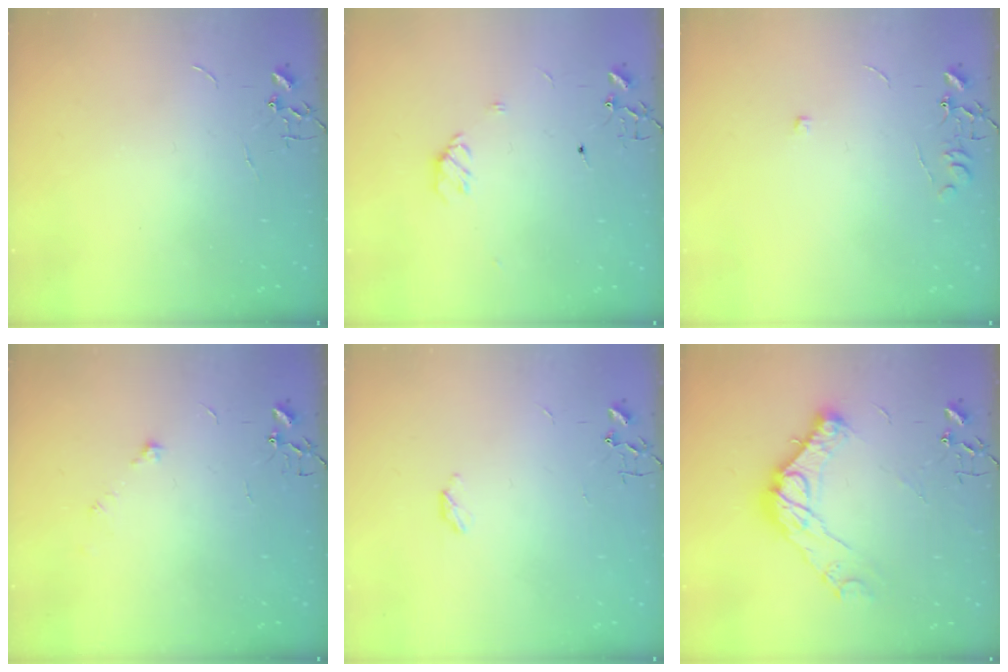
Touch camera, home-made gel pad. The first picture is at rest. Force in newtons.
{"total": 6.9, "press": 6.9, "slide": 0.7}
{"total": 5.5, "press": 5.5, "slide": 0.5}
{"total": 6.6, "press": 6.4, "slide": 1.9}
{"total": 2.8, "press": 2.8, "slide": 0.5}
{"total": 16.1, "press": 16.1, "slide": 1.1}